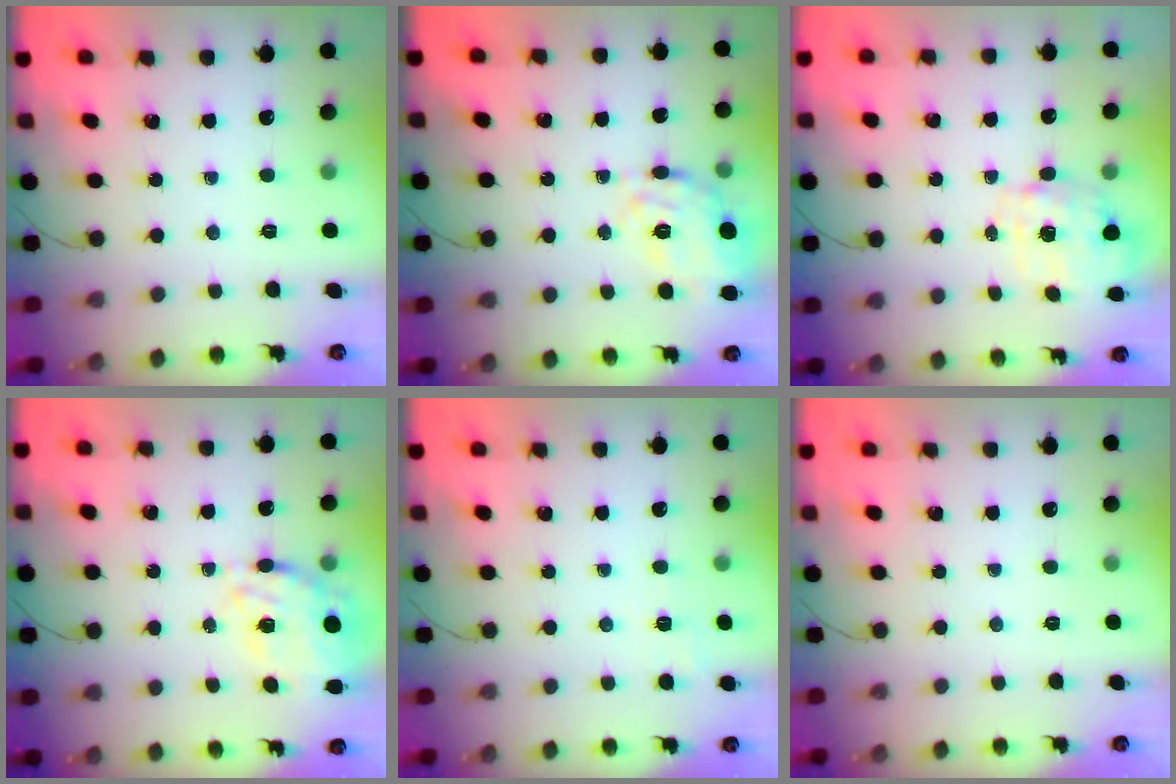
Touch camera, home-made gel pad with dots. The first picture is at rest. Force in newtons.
{"total": 13.1, "press": 13.0, "slide": 1.5}
{"total": 2.9, "press": 2.7, "slide": 0.9}
{"total": 12.0, "press": 11.3, "slide": 4.0}
{"total": 1.9, "press": 0.9, "slide": 1.7}
{"total": 2.5, "press": 2.4, "slide": 0.5}